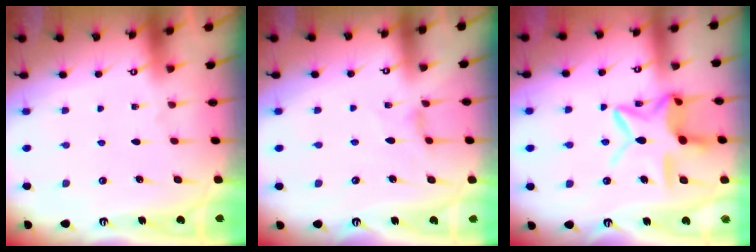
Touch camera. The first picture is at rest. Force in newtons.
{"total": 2.9, "press": 2.9, "slide": 0.4}
{"total": 14.2, "press": 14.1, "slide": 1.1}